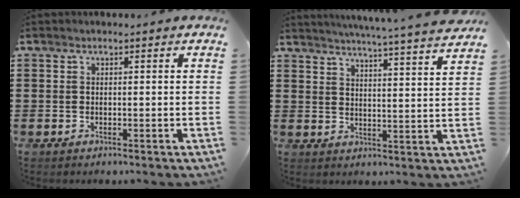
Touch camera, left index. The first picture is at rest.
{"total": 4.7, "force": [4.4, -1.0, 1.1], "torque": [-0.041, -0.036, 0.072]}